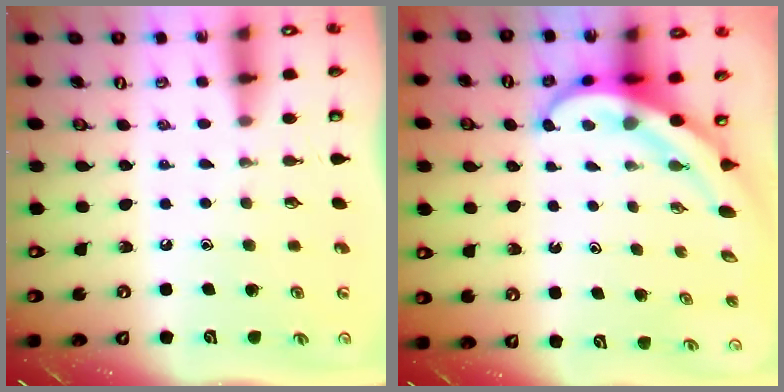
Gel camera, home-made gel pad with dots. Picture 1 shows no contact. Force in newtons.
{"total": 7.9, "press": 7.8, "slide": 1.6}